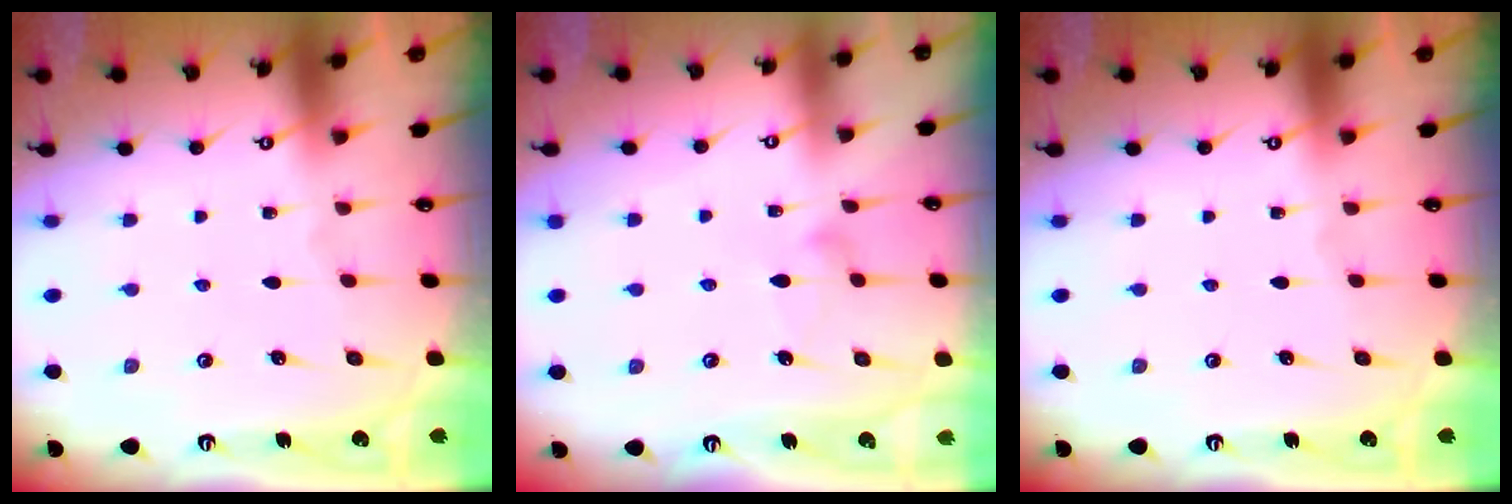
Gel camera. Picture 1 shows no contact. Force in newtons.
{"total": 7.8, "press": 7.8, "slide": 0.3}
{"total": 0.0}